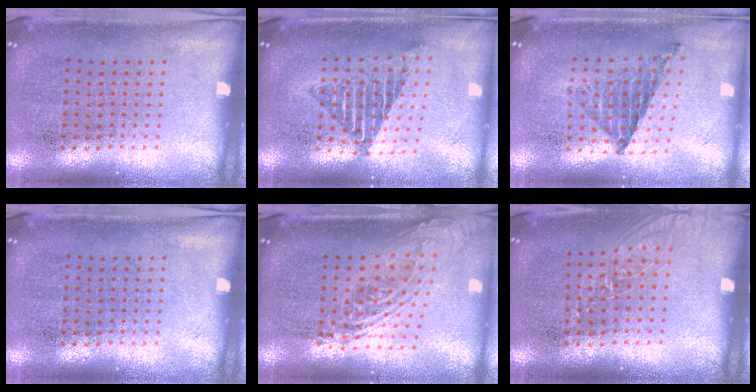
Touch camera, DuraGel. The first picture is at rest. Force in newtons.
{"total": 1.7, "press": 1.3, "slide": 1.0}
{"total": 0.8, "press": 0.8, "slide": 0.1}
{"total": 0.0}
{"total": 2.2, "press": 1.6, "slide": 1.5}
{"total": 1.1, "press": 1.1, "slide": 0.2}